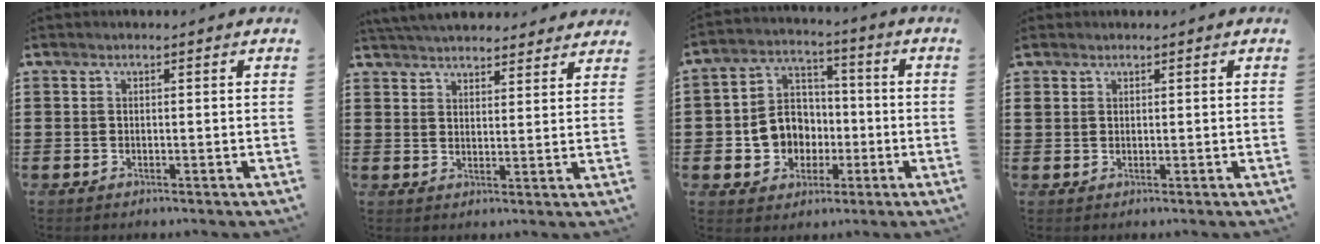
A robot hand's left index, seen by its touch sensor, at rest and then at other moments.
{"total": 4.9, "force": [4.8, 0.6, 0.9], "torque": [-0.031, -0.014, 0.089]}
{"total": 7.9, "force": [-1.5, 7.3, 2.5], "torque": [-0.075, 0.011, -0.027]}
{"total": 1.5, "force": [1.2, 0.8, 0.1], "torque": [-0.007, 0.004, 0.025]}